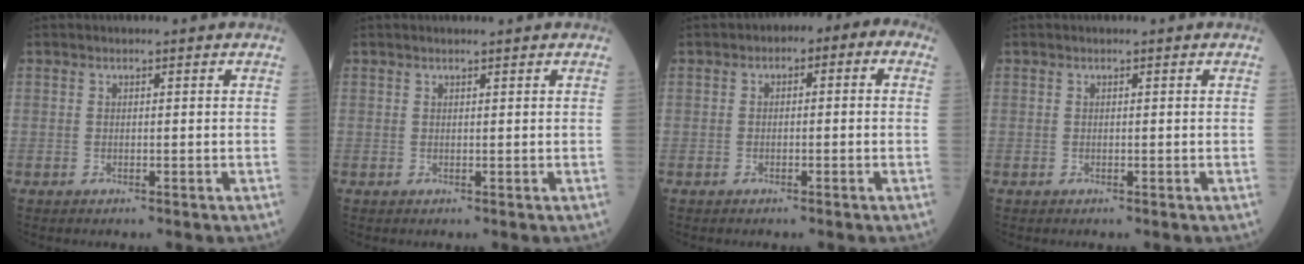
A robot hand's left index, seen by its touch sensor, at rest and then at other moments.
{"total": 0.9, "force": [0.9, -0.2, 0.3], "torque": [-0.008, 0.001, 0.018]}
{"total": 4.1, "force": [0.0, 2.2, 3.5], "torque": [-0.037, 0.030, -0.013]}
{"total": 0.0}